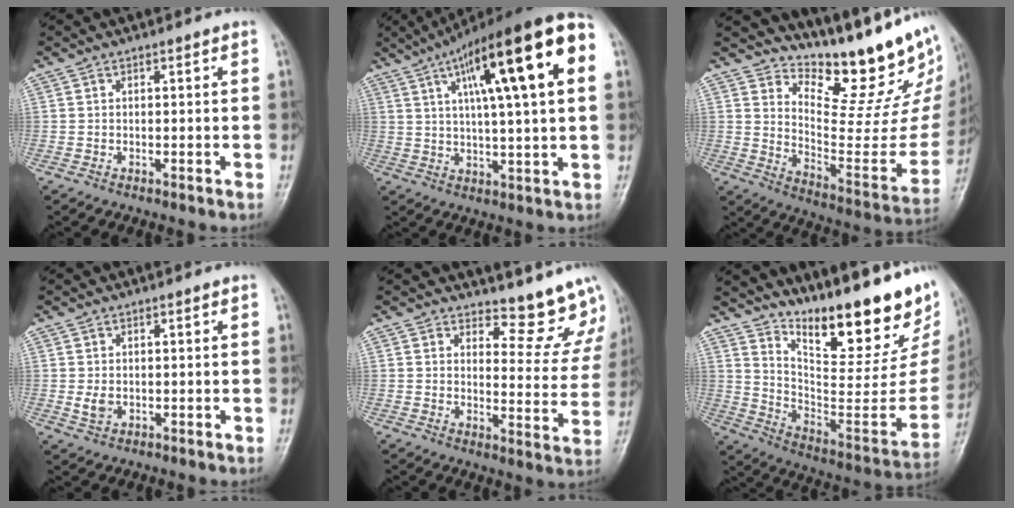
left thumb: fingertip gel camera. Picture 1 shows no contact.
{"total": 21.8, "force": [7.7, 4.4, 20.0], "torque": [-0.308, 0.014, 0.114]}
{"total": 20.6, "force": [16.6, 6.1, 10.7], "torque": [-0.101, -0.141, 0.243]}
{"total": 2.3, "force": [0.0, 1.8, 1.5], "torque": [-0.025, -0.001, 0.005]}
{"total": 10.7, "force": [10.1, 3.2, 1.7], "torque": [0.015, -0.105, 0.112]}
{"total": 28.2, "force": [19.5, 8.3, 18.6], "torque": [-0.251, -0.107, 0.295]}